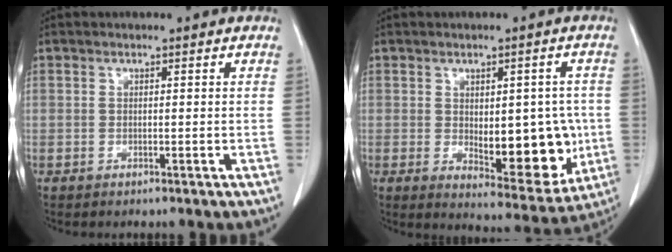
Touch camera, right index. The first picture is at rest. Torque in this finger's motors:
{"motor_torque": [0.55, -0.20, 0.31, 0.06]}